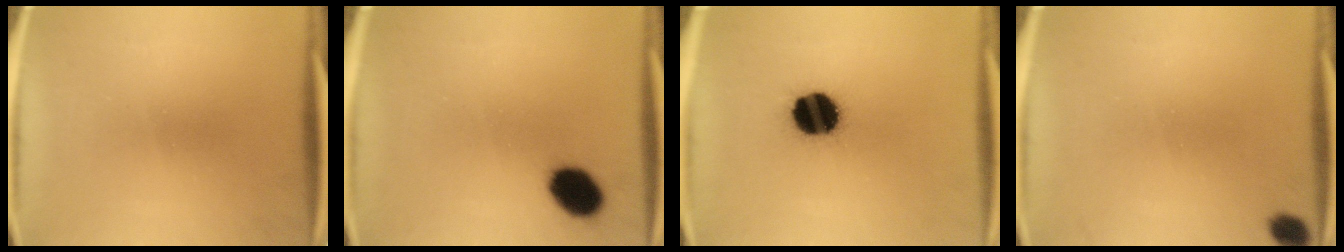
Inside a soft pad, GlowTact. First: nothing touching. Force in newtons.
{"total": 8.4}
{"total": 14.6}
{"total": 3.1}